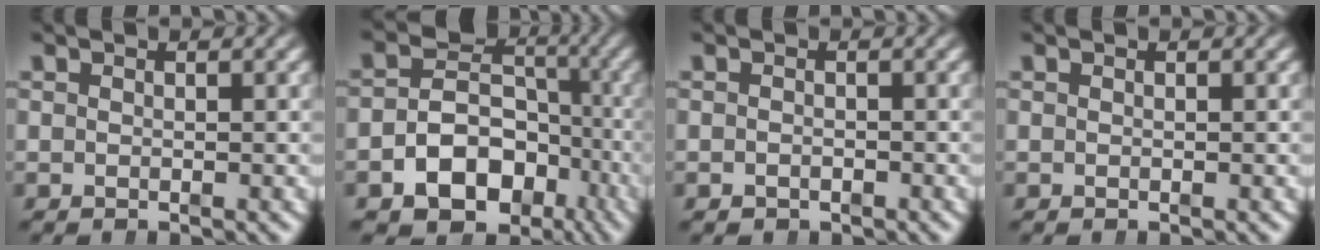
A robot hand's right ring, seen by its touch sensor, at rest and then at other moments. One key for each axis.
{"total": 13.1, "fx": -5.4, "fy": 10.7, "fz": 5.5, "tx": -0.102, "ty": -0.054, "tz": -0.075}
{"total": 0.9, "fx": -0.8, "fy": 0.4, "fz": 0.0, "tx": -0.001, "ty": -0.014, "tz": -0.007}
{"total": 0.0}